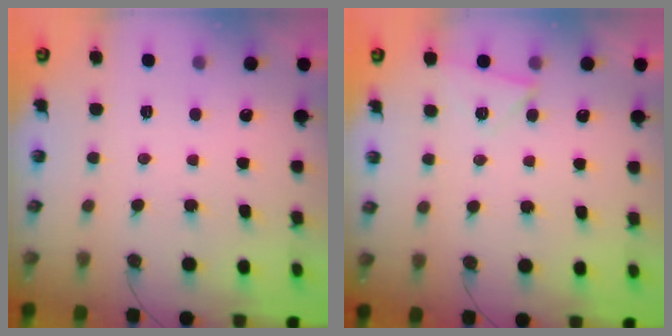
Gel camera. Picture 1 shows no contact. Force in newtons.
{"total": 4.0, "press": 4.0, "slide": 0.5}